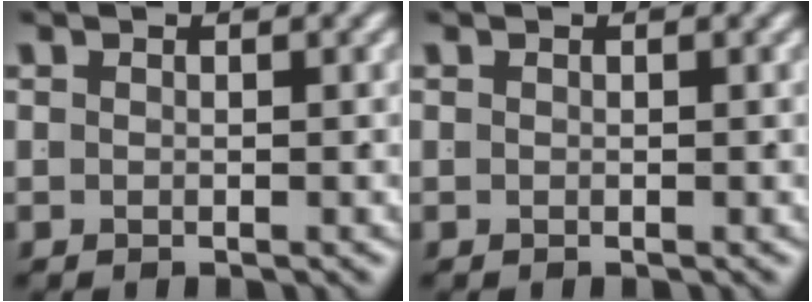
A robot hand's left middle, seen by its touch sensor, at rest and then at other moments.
{"total": 0.0}